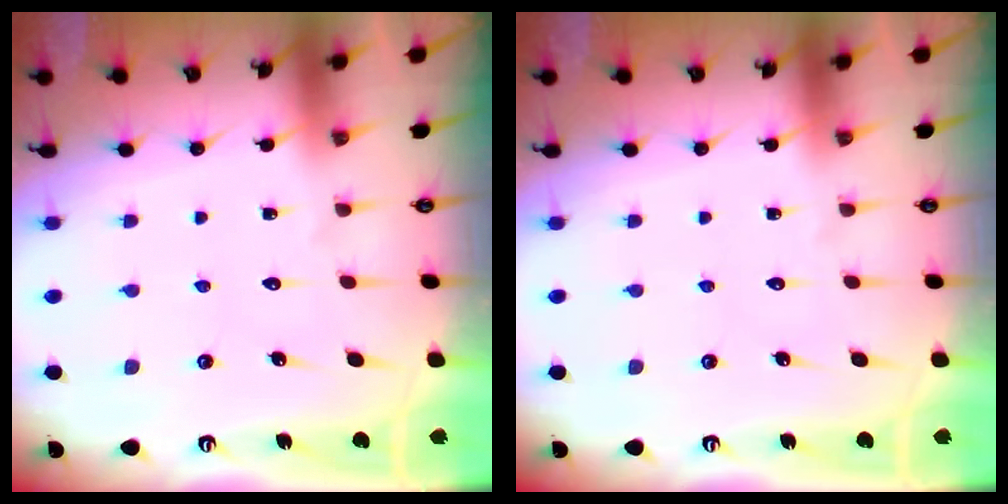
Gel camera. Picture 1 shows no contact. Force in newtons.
{"total": 0.0}